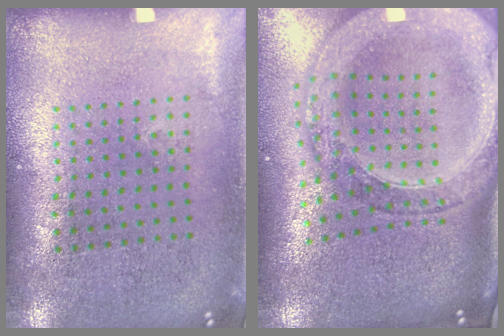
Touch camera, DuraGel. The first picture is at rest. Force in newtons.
{"total": 3.5, "press": 2.8, "slide": 2.1}